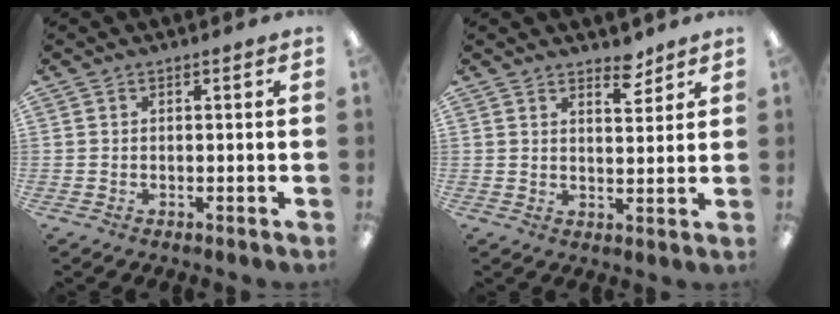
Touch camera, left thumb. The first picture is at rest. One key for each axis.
{"total": 4.8, "fx": 4.1, "fy": 1.7, "fz": 1.8, "tx": -0.003, "ty": -0.031, "tz": 0.066}